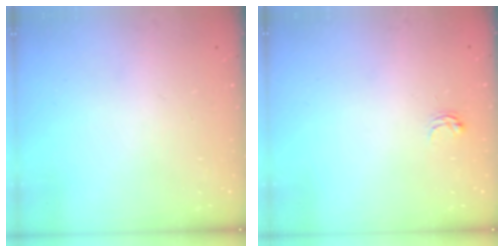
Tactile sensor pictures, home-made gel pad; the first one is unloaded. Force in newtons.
{"total": 2.9, "press": 2.9, "slide": 0.4}